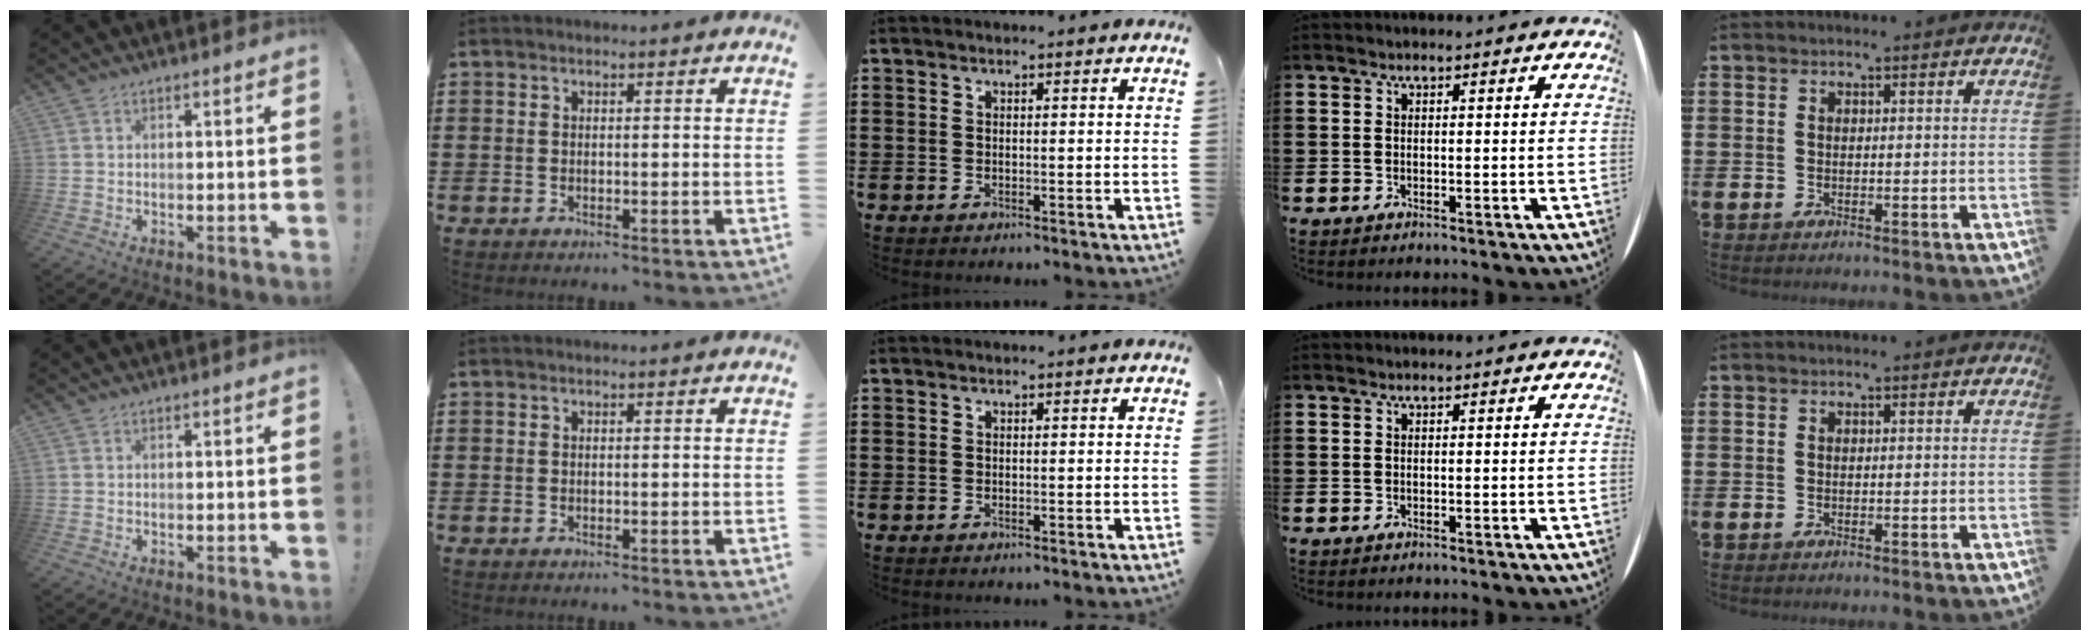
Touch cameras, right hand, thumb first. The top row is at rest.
{}